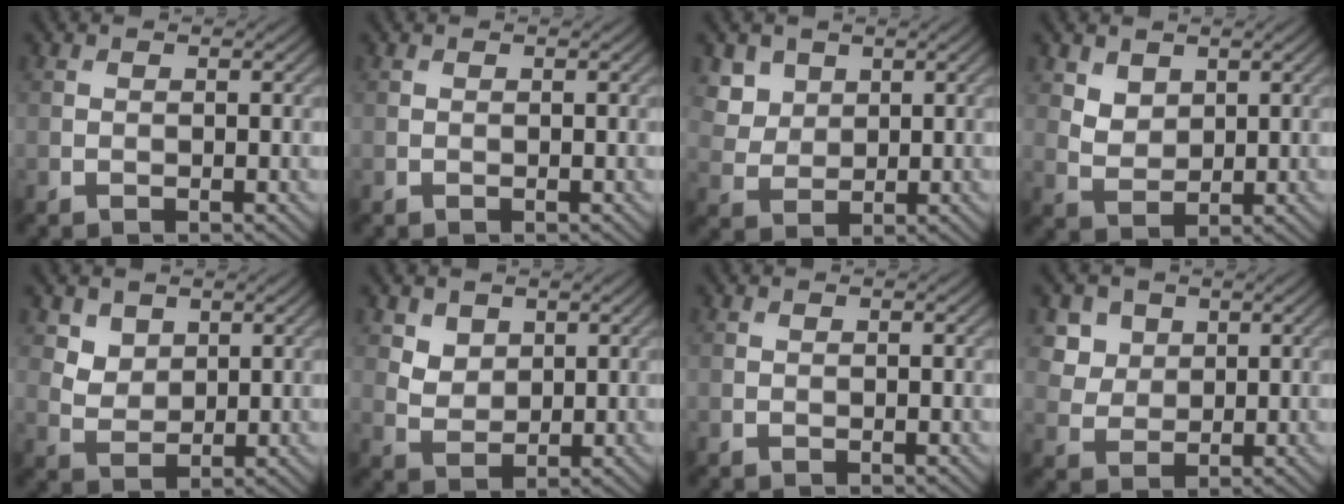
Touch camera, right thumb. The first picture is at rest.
{"total": 0.0}
{"total": 4.1, "force": [2.4, 3.1, 1.3], "torque": [-0.049, -0.015, 0.058]}
{"total": 3.2, "force": [2.0, 2.1, 1.3], "torque": [-0.035, -0.009, 0.038]}
{"total": 3.5, "force": [2.3, 2.4, 1.1], "torque": [-0.039, -0.018, 0.051]}
{"total": 3.4, "force": [2.1, 2.3, 1.2], "torque": [-0.039, -0.016, 0.045]}
{"total": 0.0}
{"total": 4.4, "force": [2.3, 3.4, 1.4], "torque": [-0.044, -0.018, 0.056]}